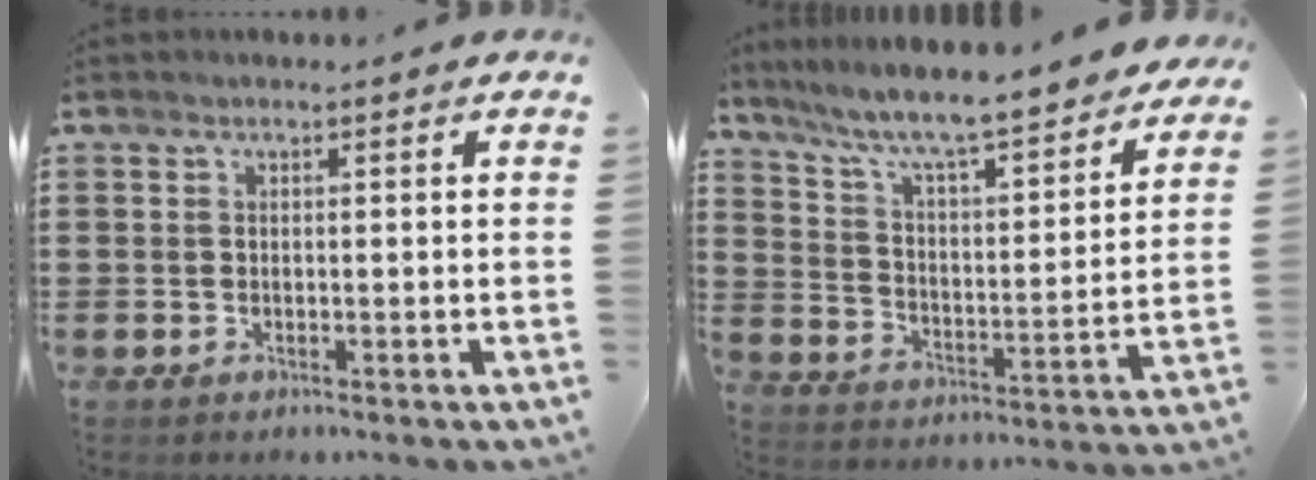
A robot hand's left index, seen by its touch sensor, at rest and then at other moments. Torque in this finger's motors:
{"motor_torque": [1.39, -0.75, 0.51, 0.21]}